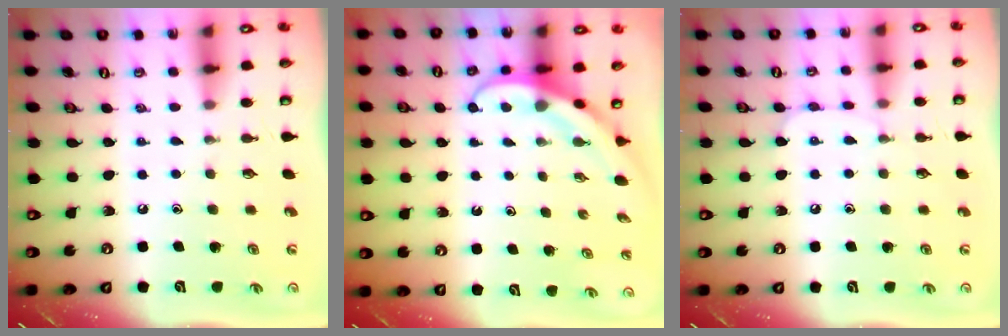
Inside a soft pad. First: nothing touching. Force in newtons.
{"total": 4.0, "press": 3.9, "slide": 0.3}
{"total": 7.8, "press": 7.7, "slide": 0.5}